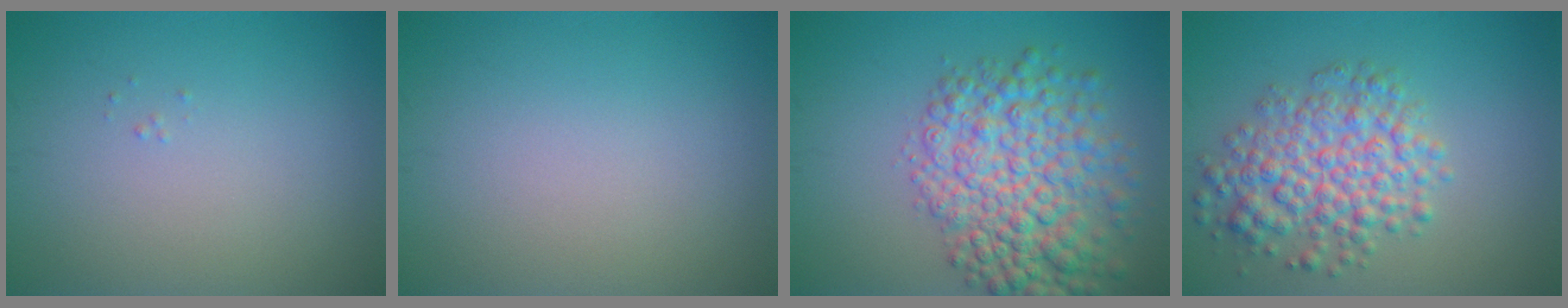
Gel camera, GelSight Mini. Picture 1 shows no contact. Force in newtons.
{"total": 0.0}
{"total": 8.2, "press": 8.2, "slide": 0.2}
{"total": 5.6, "press": 5.6, "slide": 0.1}